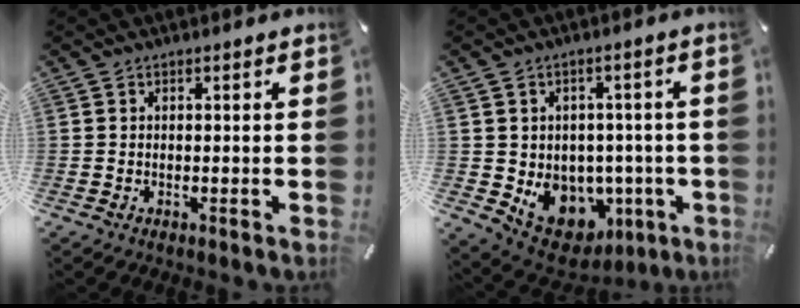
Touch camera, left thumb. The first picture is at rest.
{"total": 8.9, "force": [-1.9, 8.2, 2.9], "torque": [-0.037, -0.011, -0.016]}